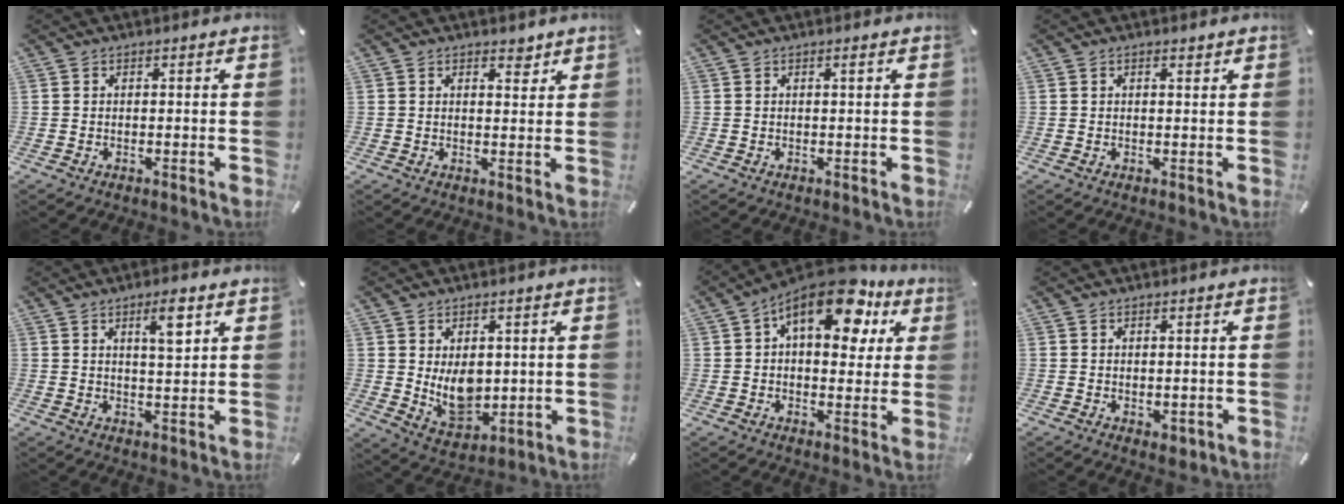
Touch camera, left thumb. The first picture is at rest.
{"total": 2.8, "force": [2.0, 1.6, 1.1], "torque": [-0.002, -0.011, 0.031]}
{"total": 0.7, "force": [0.2, 0.0, 0.6], "torque": [-0.011, 0.000, 0.004]}
{"total": 0.9, "force": [0.6, 0.4, 0.6], "torque": [-0.012, 0.001, 0.010]}
{"total": 6.1, "force": [3.0, 1.5, 5.1], "torque": [-0.076, -0.009, 0.042]}
{"total": 9.5, "force": [1.2, 6.9, 6.5], "torque": [-0.089, -0.016, 0.025]}
{"total": 16.7, "force": [8.1, 8.7, 11.7], "torque": [-0.168, -0.036, 0.136]}
{"total": 1.4, "force": [0.0, 1.1, 0.9], "torque": [-0.015, 0.004, 0.001]}